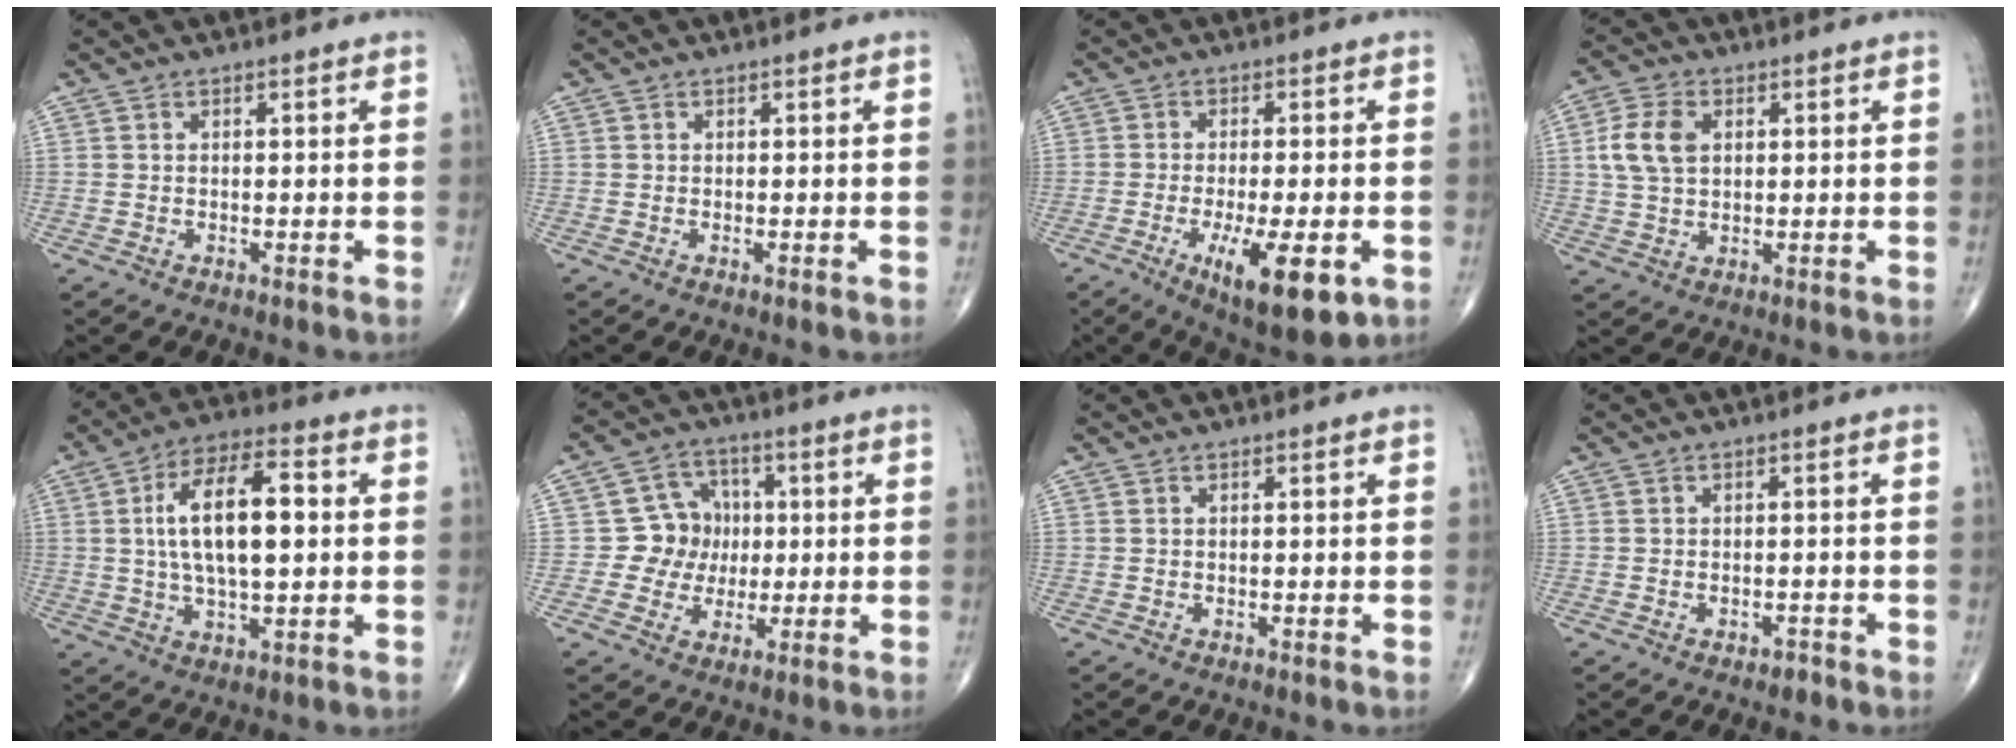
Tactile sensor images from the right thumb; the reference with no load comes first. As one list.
[{"total": 0.0}, {"total": 12.6, "force": [-4.5, 3.9, 11.1], "torque": [-0.173, -0.014, -0.061]}, {"total": 7.4, "force": [1.7, 4.9, 5.3], "torque": [-0.107, 0.003, 0.032]}, {"total": 15.1, "force": [1.7, 6.4, 13.5], "torque": [-0.228, 0.014, 0.025]}, {"total": 8.0, "force": [0.0, 7.6, 2.4], "torque": [0.008, 0.017, -0.007]}, {"total": 0.0}, {"total": 1.1, "force": [-0.8, 0.7, 0.4], "torque": [-0.003, 0.007, -0.012]}]